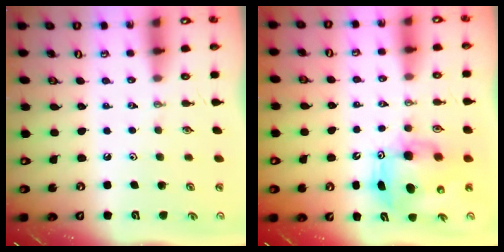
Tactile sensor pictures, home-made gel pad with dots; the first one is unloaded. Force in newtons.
{"total": 8.0, "press": 7.8, "slide": 1.7}